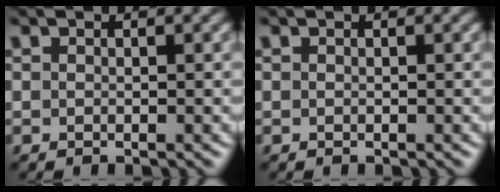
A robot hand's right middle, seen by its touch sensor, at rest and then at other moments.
{"total": 0.0}